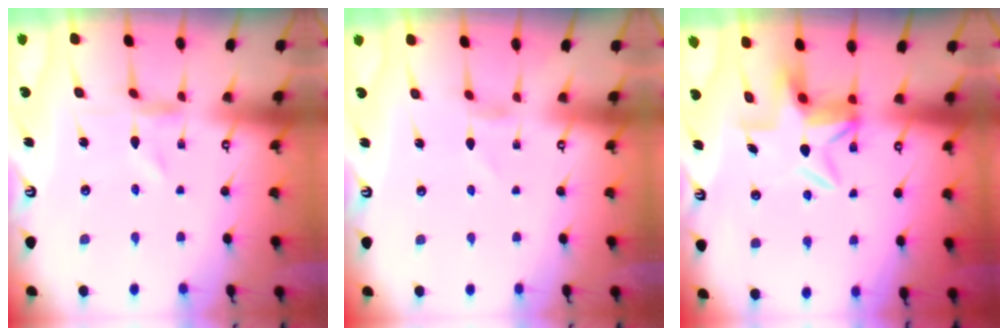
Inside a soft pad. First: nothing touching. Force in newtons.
{"total": 0.5, "press": 0.5, "slide": 0.1}
{"total": 7.3, "press": 7.0, "slide": 2.1}